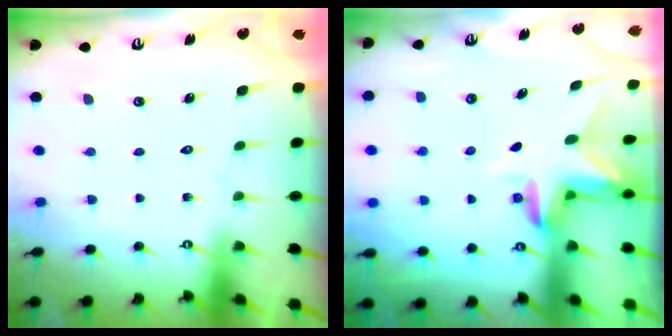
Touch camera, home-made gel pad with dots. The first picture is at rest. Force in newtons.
{"total": 3.2, "press": 3.2, "slide": 0.3}